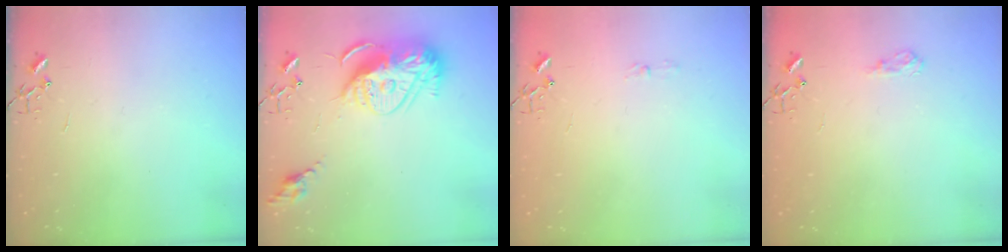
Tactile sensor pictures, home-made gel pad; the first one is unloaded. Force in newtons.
{"total": 16.1, "press": 16.0, "slide": 1.7}
{"total": 2.9, "press": 2.9, "slide": 0.5}
{"total": 7.2, "press": 7.2, "slide": 0.8}